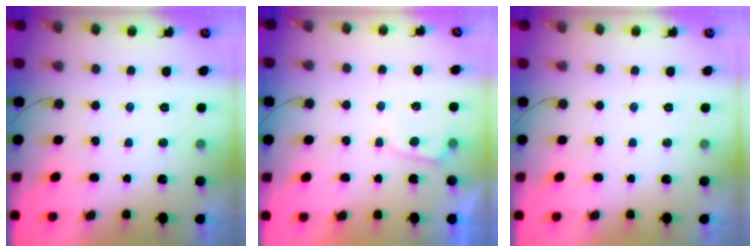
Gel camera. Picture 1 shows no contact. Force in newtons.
{"total": 2.1, "press": 2.1, "slide": 0.3}
{"total": 0.0}